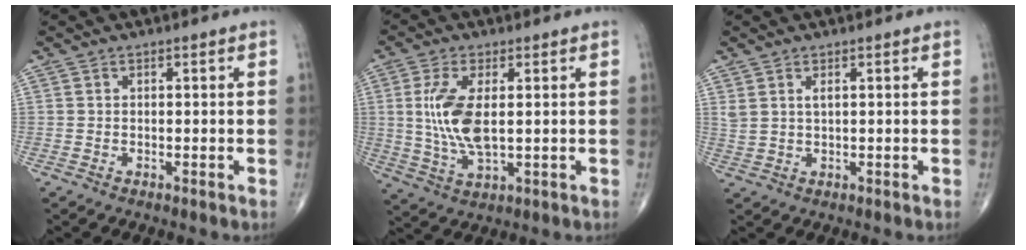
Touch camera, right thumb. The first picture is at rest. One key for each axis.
{"total": 9.9, "fx": 1.1, "fy": 4.1, "fz": 8.9, "tx": -0.196, "ty": -0.012, "tz": 0.028}
{"total": 2.3, "fx": 1.2, "fy": 0.9, "fz": 1.8, "tx": -0.043, "ty": -0.001, "tz": 0.031}